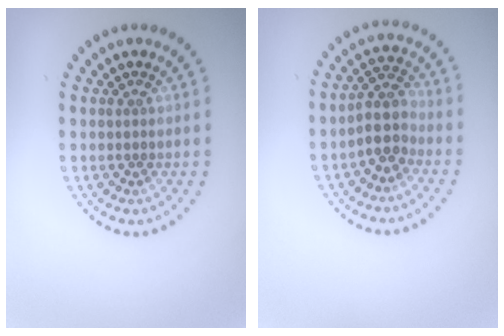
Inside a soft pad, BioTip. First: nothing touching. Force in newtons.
{"total": 3.0, "press": 2.5, "slide": 1.6}